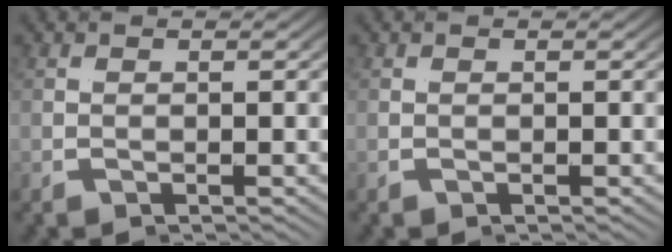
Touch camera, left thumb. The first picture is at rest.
{"total": 0.0}